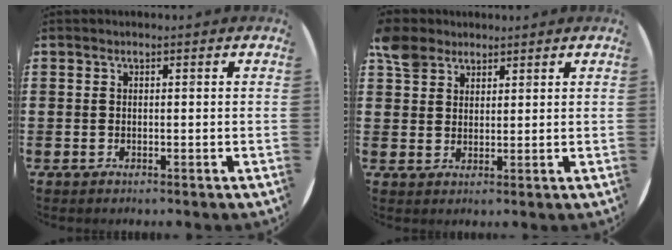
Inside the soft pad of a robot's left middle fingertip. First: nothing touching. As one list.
[{"total": 4.5, "force": [3.6, 2.6, 0.9], "torque": [-0.024, -0.001, 0.070]}]